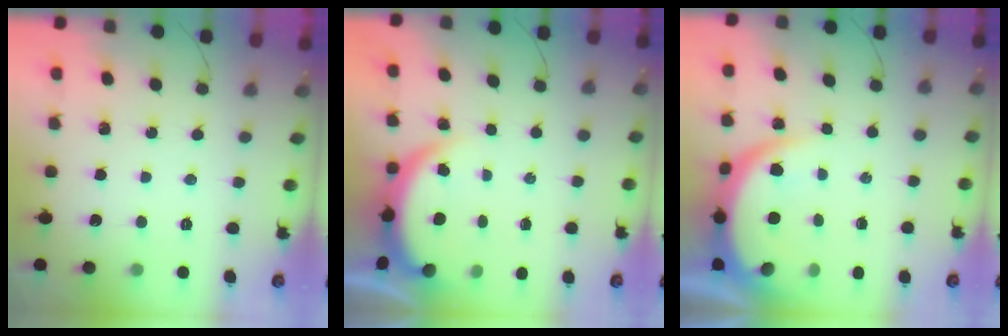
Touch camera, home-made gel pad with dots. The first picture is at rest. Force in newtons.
{"total": 3.9, "press": 3.9, "slide": 0.3}
{"total": 9.1, "press": 9.1, "slide": 1.1}